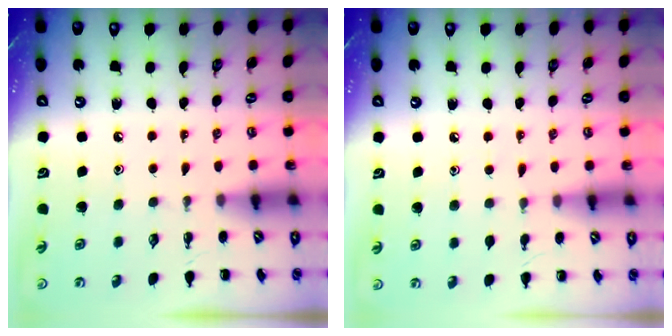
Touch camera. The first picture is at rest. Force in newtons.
{"total": 4.2, "press": 3.9, "slide": 1.4}